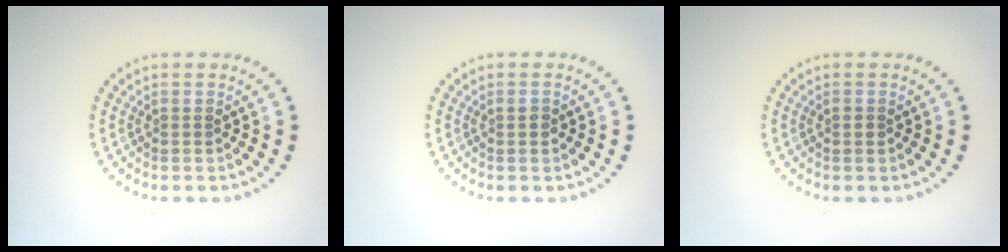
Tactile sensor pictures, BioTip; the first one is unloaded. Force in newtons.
{"total": 0.7, "press": 0.7, "slide": 0.1}
{"total": 0.8, "press": 0.8, "slide": 0.1}